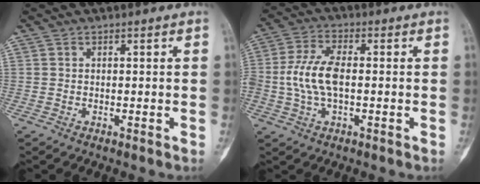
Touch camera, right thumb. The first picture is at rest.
{"total": 9.0, "force": [-0.5, 4.5, 7.8], "torque": [-0.174, 0.016, -0.013]}